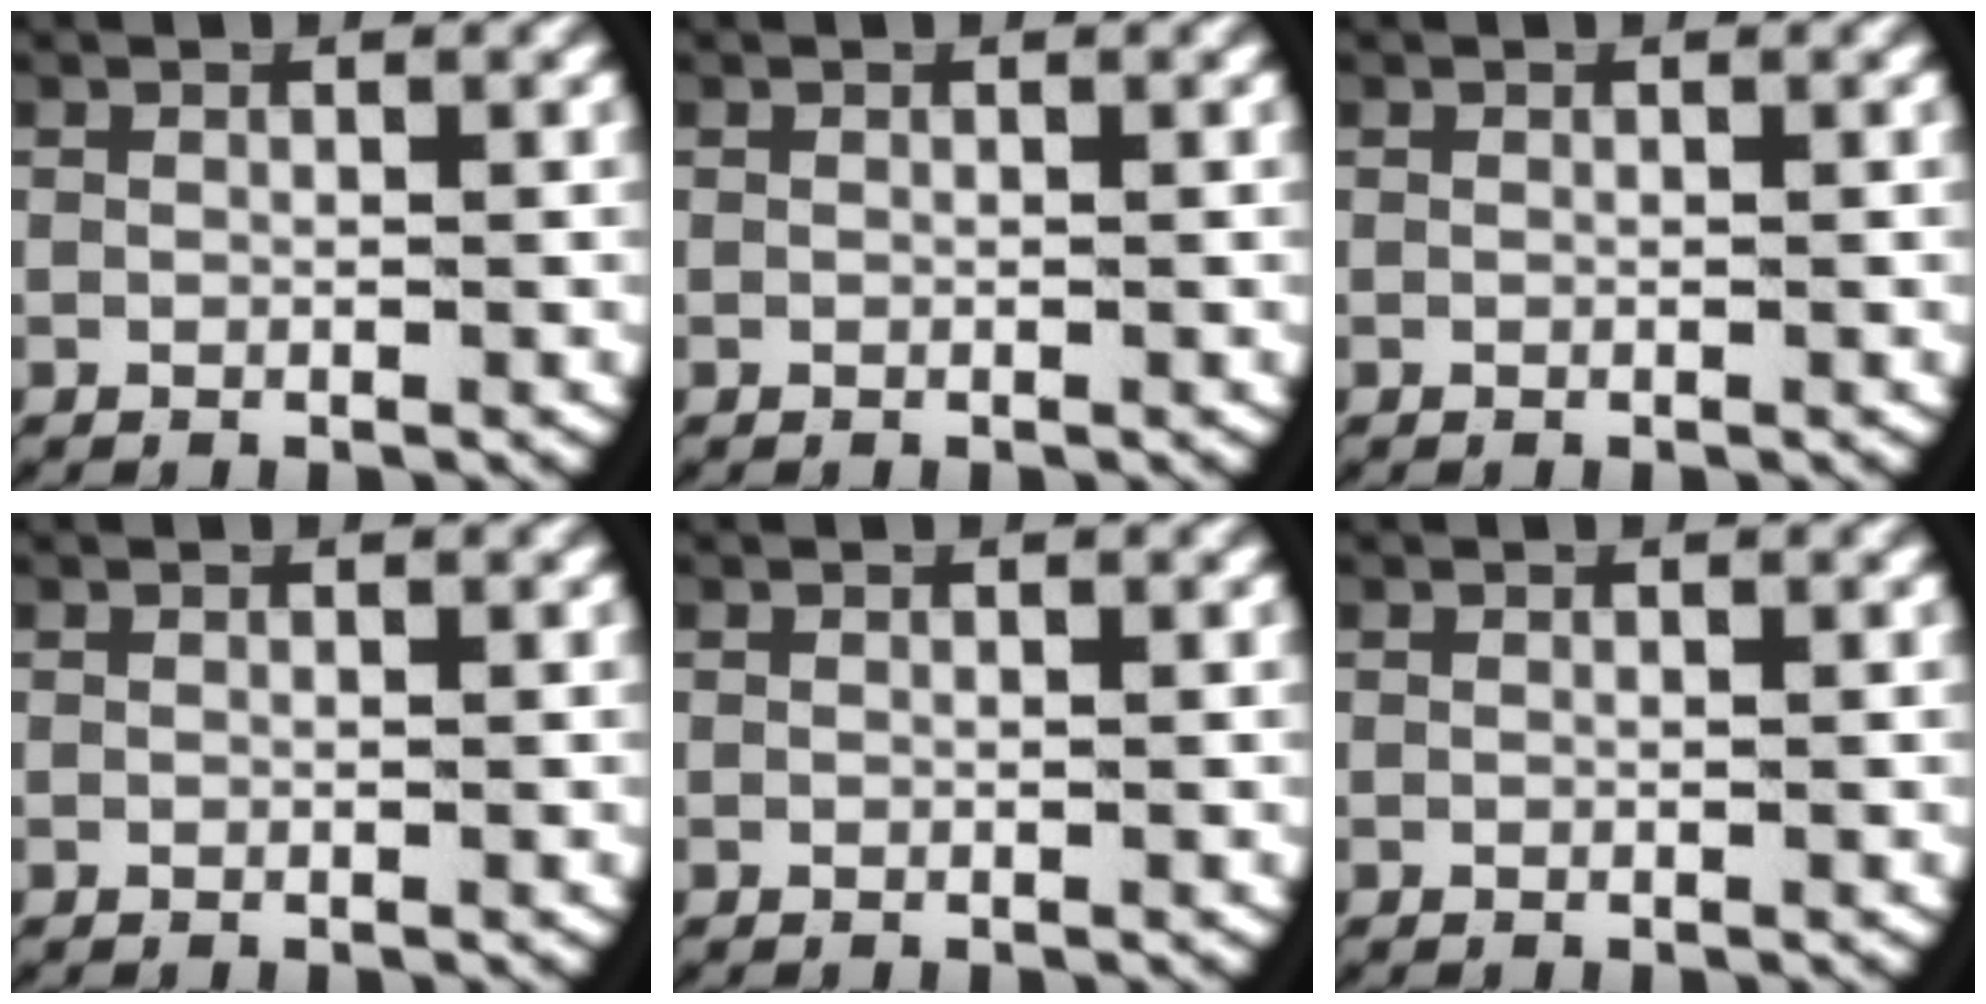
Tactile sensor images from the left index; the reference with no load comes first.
{"total": 0.0}
{"total": 0.0}
{"total": 0.0}
{"total": 0.0}
{"total": 0.0}